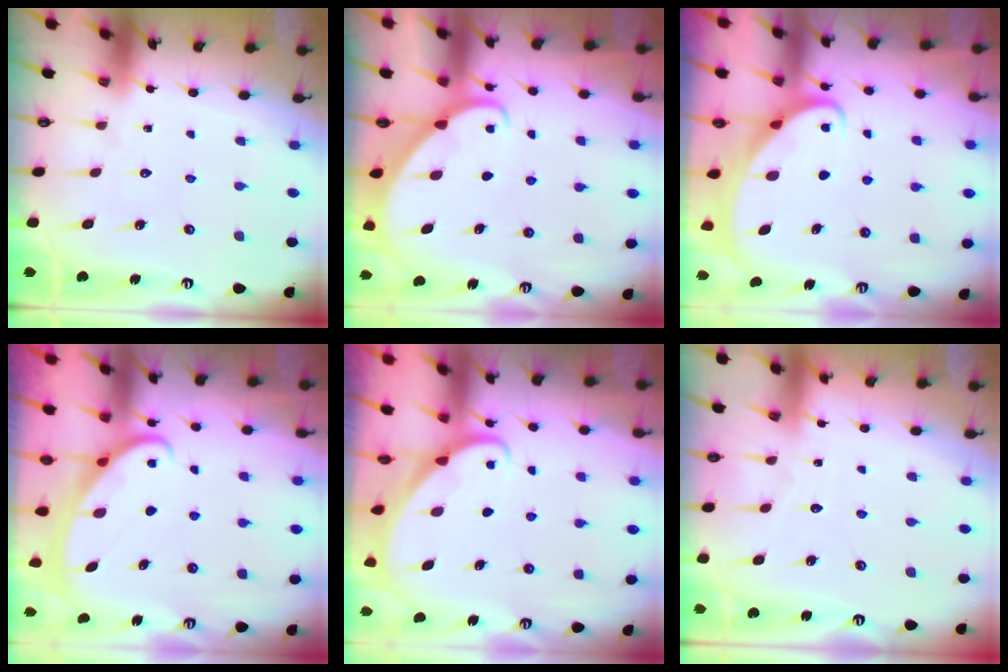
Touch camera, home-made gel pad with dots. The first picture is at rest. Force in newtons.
{"total": 2.7, "press": 2.6, "slide": 0.4}
{"total": 2.6, "press": 2.6, "slide": 0.3}
{"total": 2.7, "press": 2.7, "slide": 0.4}
{"total": 2.1, "press": 2.1, "slide": 0.2}
{"total": 2.6, "press": 2.6, "slide": 0.4}